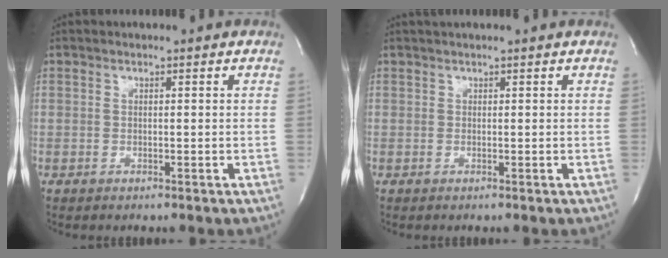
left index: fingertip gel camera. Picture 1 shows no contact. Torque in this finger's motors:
{"motor_torque": [0.13, -0.07, -0.02, 0.00]}